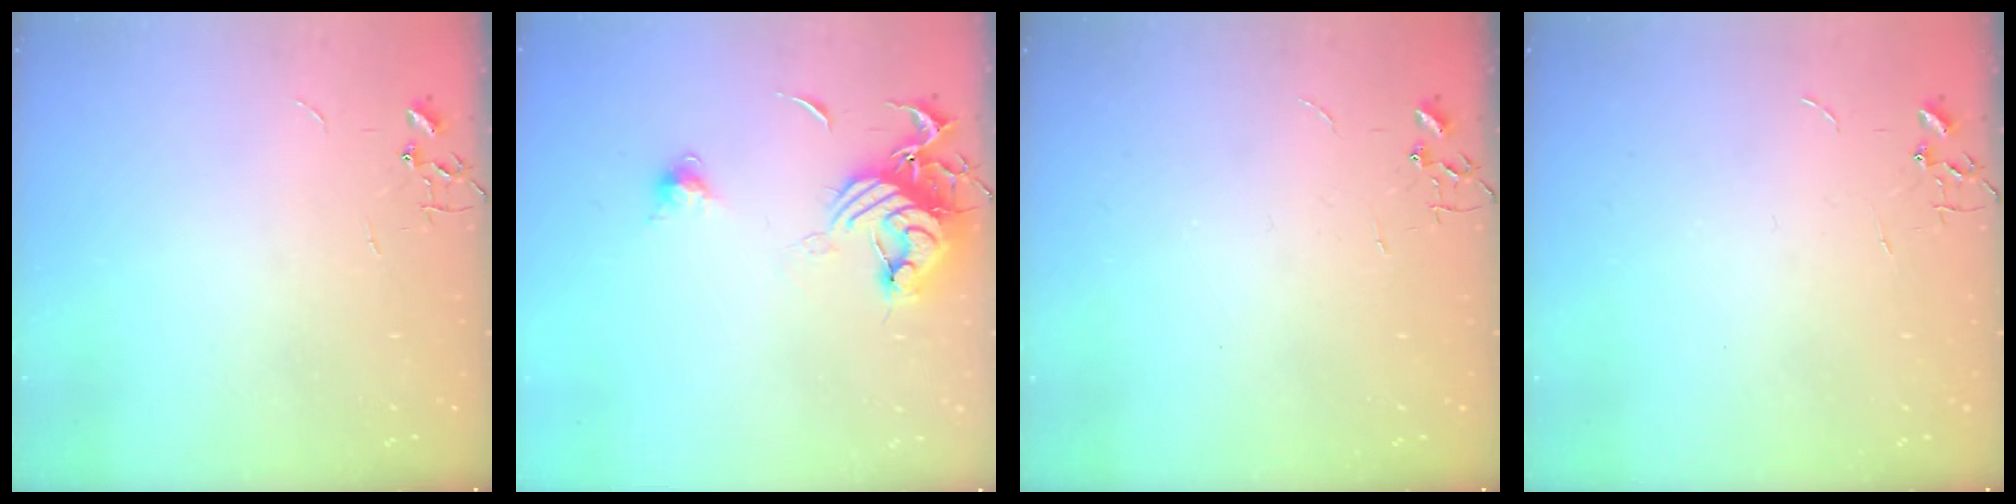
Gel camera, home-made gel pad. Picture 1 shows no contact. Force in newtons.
{"total": 14.7, "press": 14.6, "slide": 1.2}
{"total": 0.0}
{"total": 0.0}